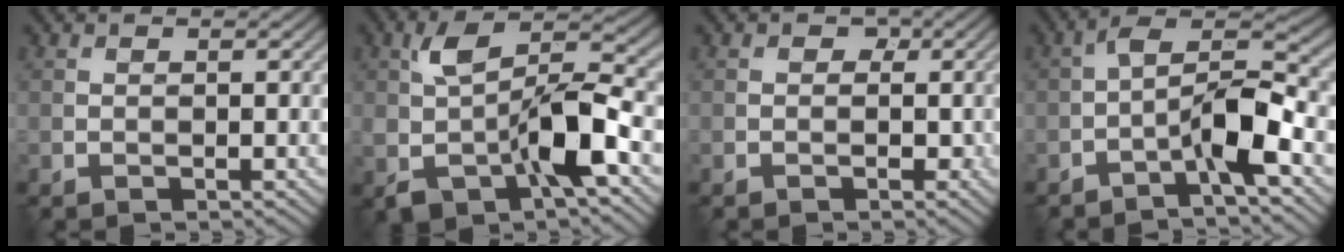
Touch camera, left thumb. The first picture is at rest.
{"total": 11.1, "force": [-2.5, 5.3, 9.4], "torque": [-0.185, 0.008, -0.051]}
{"total": 1.7, "force": [-0.3, 1.4, 0.8], "torque": [-0.003, -0.004, -0.006]}
{"total": 7.4, "force": [-3.4, 2.0, 6.2], "torque": [-0.103, 0.022, -0.073]}